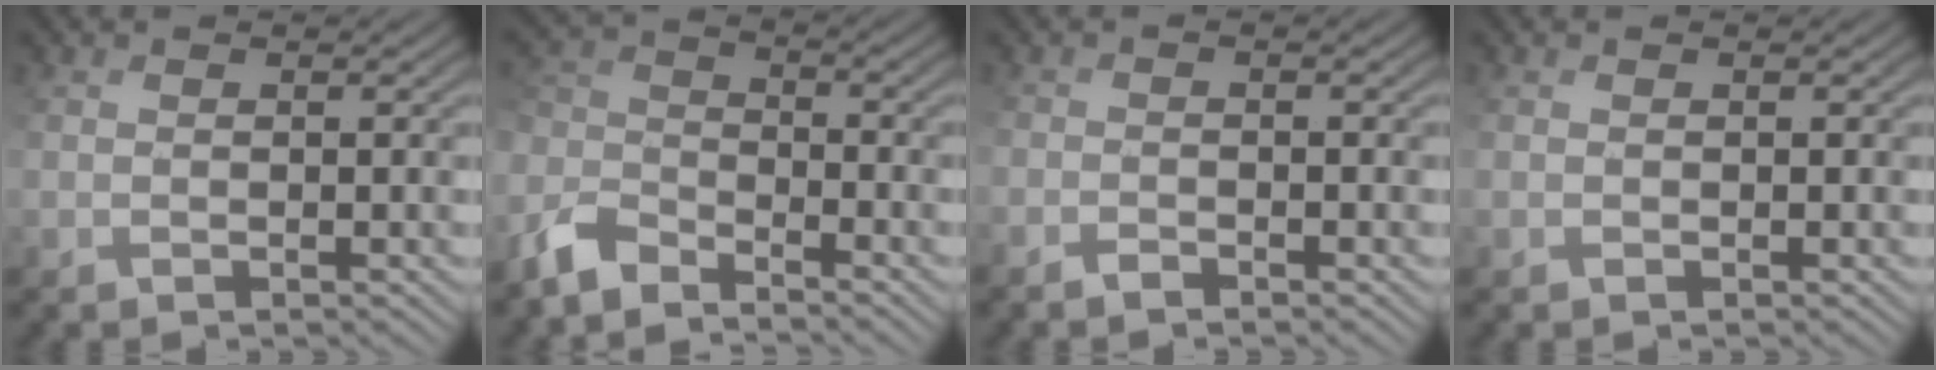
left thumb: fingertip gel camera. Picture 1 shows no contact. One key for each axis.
{"total": 6.9, "fx": -5.8, "fy": 2.5, "fz": 2.9, "tx": -0.075, "ty": -0.006, "tz": -0.141}
{"total": 1.5, "fx": -1.3, "fy": 0.4, "fz": 0.6, "tx": -0.014, "ty": -0.002, "tz": -0.028}
{"total": 0.0}